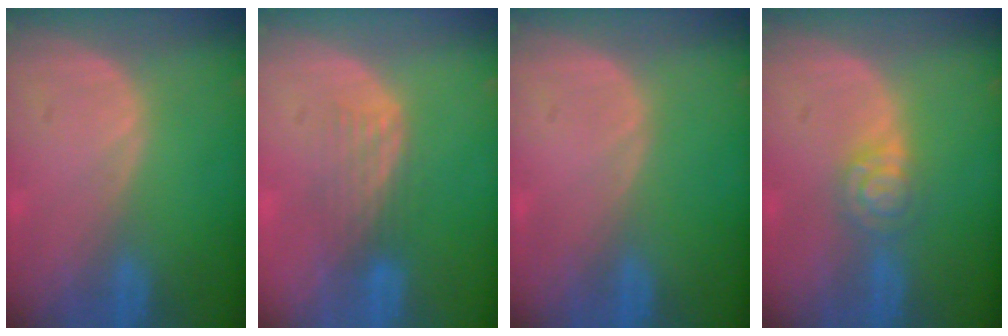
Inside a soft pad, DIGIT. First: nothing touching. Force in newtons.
{"total": 4.4, "press": 3.7, "slide": 2.4}
{"total": 0.0}
{"total": 4.7, "press": 4.0, "slide": 2.5}